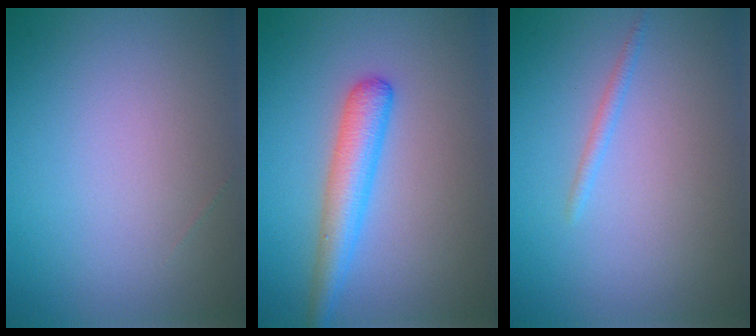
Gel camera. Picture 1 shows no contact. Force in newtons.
{"total": 3.5, "press": 3.5, "slide": 0.1}
{"total": 0.8, "press": 0.8, "slide": 0.1}